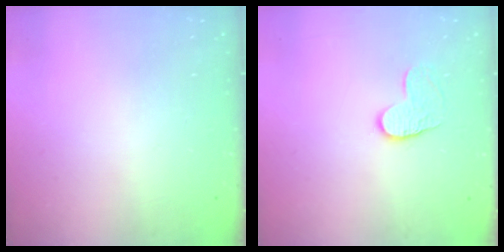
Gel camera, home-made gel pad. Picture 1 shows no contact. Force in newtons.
{"total": 6.9, "press": 6.8, "slide": 0.5}